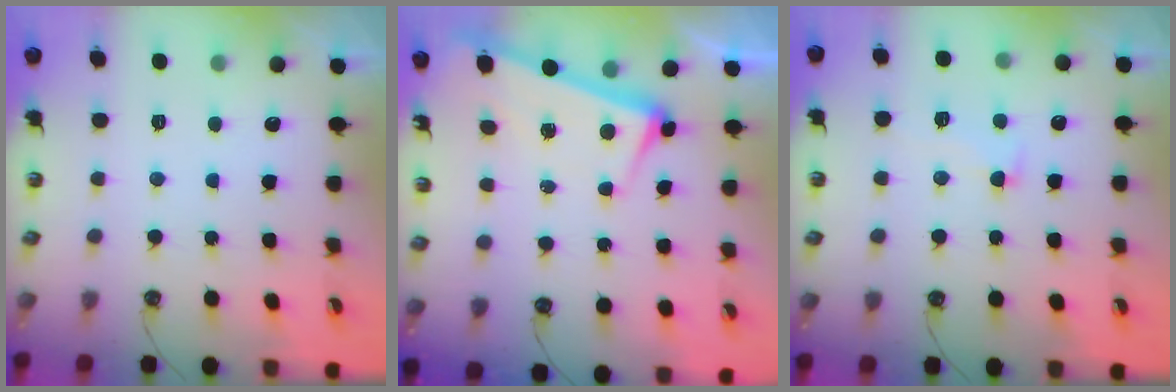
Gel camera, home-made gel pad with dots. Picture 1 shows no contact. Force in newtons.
{"total": 3.3, "press": 3.1, "slide": 1.1}
{"total": 1.1, "press": 0.7, "slide": 0.9}